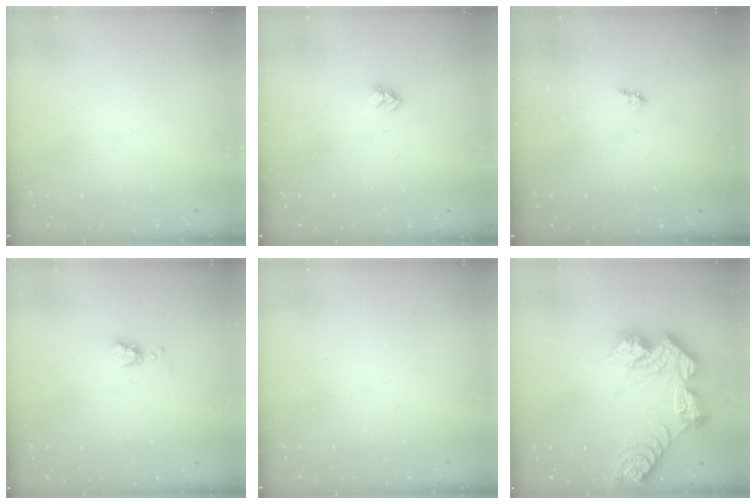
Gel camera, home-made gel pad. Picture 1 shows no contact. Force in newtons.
{"total": 3.2, "press": 3.1, "slide": 0.3}
{"total": 2.6, "press": 2.6, "slide": 0.4}
{"total": 4.9, "press": 4.8, "slide": 0.8}
{"total": 0.0}
{"total": 15.9, "press": 15.8, "slide": 1.3}